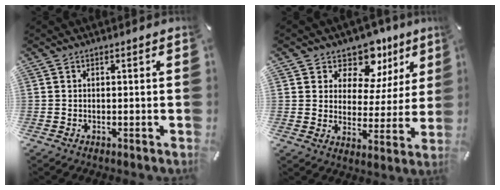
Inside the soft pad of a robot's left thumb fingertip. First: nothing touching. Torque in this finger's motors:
{"motor_torque": [0.32, 0.11, 0.12, -0.01, 0.01]}